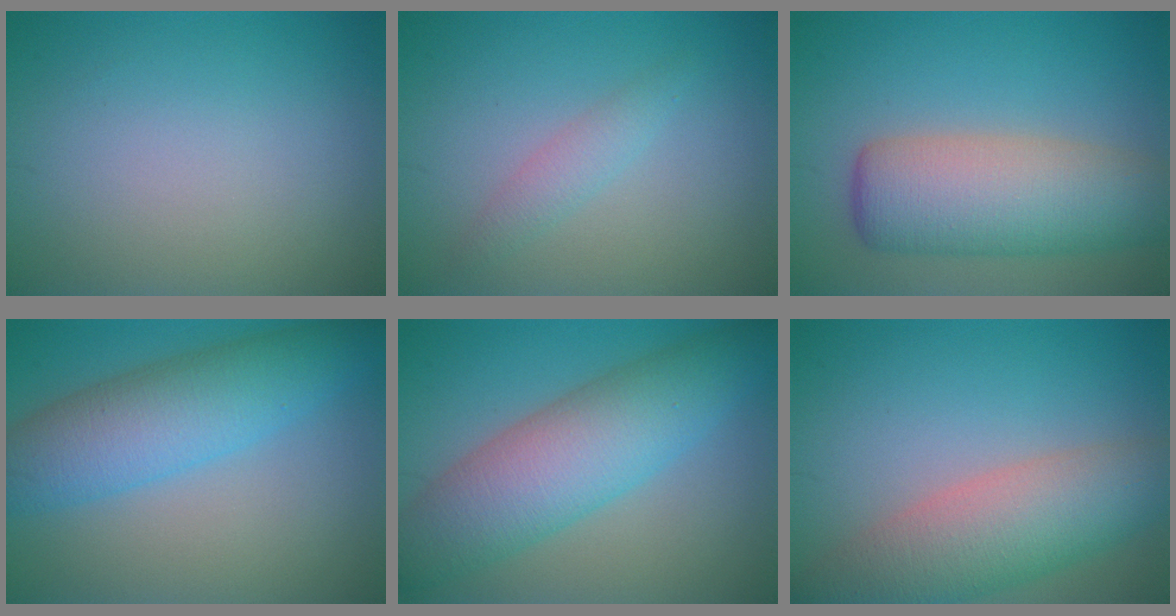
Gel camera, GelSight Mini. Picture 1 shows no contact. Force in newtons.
{"total": 1.6, "press": 1.6, "slide": 0.2}
{"total": 8.1, "press": 8.1, "slide": 0.4}
{"total": 7.1, "press": 7.1, "slide": 0.3}
{"total": 8.3, "press": 8.3, "slide": 0.2}
{"total": 7.5, "press": 7.5, "slide": 0.3}